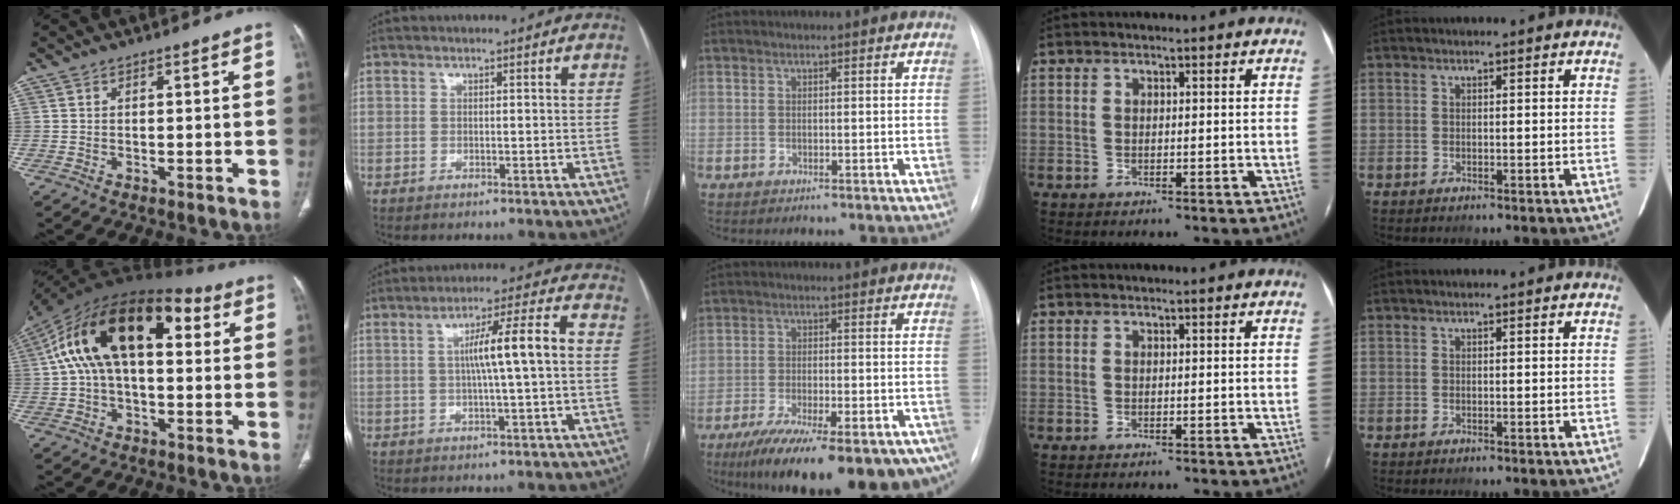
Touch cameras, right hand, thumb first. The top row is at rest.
{"thumb": {"total": 21.8, "force": [4.8, 11.6, 17.9], "torque": [-0.309, 0.052, 0.066]}, "index": {"total": 8.9, "force": [0.3, -0.1, 8.9], "torque": [-0.144, 0.017, 0.005]}, "middle": {"total": 22.3, "force": [-14.5, 6.6, 15.7], "torque": [-0.192, -0.023, -0.197]}}